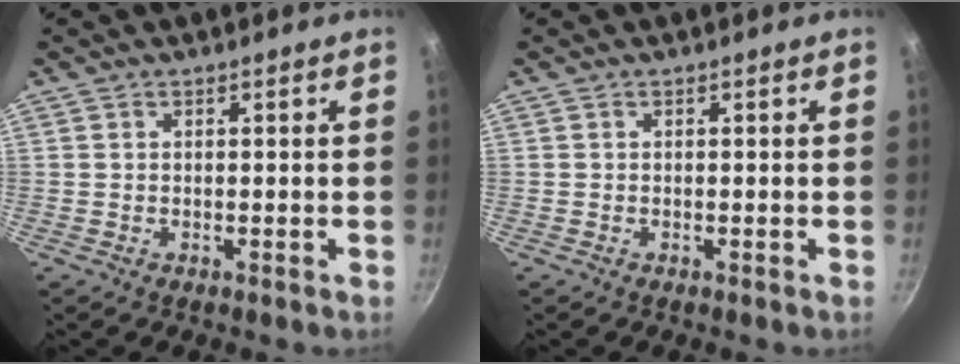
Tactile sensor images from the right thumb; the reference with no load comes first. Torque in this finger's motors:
{"motor_torque": [0.00, 0.00, 0.00, 0.00, 0.00]}